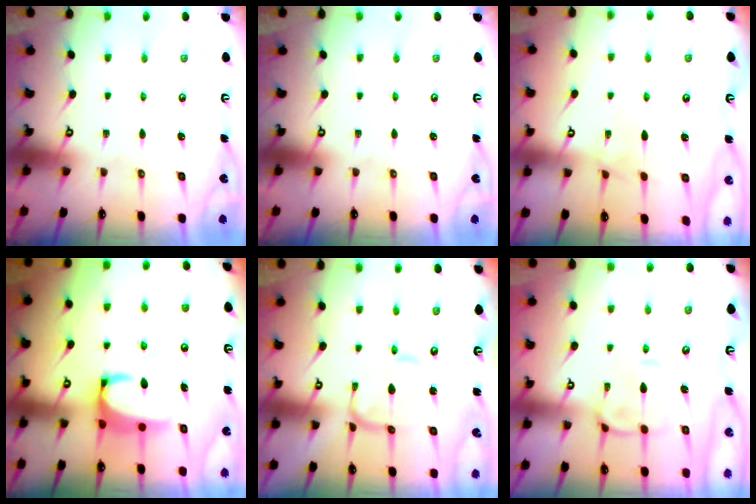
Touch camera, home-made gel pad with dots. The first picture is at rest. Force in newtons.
{"total": 0.0}
{"total": 3.1, "press": 3.1, "slide": 0.3}
{"total": 2.2, "press": 2.0, "slide": 0.9}
{"total": 1.0, "press": 0.9, "slide": 0.4}
{"total": 4.3, "press": 4.1, "slide": 1.4}